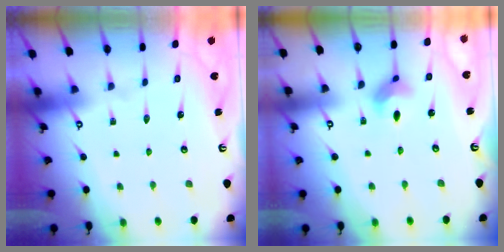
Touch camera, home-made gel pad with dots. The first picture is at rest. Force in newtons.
{"total": 4.9, "press": 4.9, "slide": 0.5}